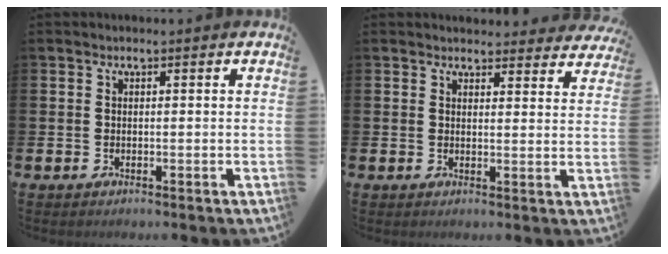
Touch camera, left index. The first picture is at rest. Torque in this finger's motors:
{"motor_torque": [0.80, -1.22, 0.14, 0.00]}